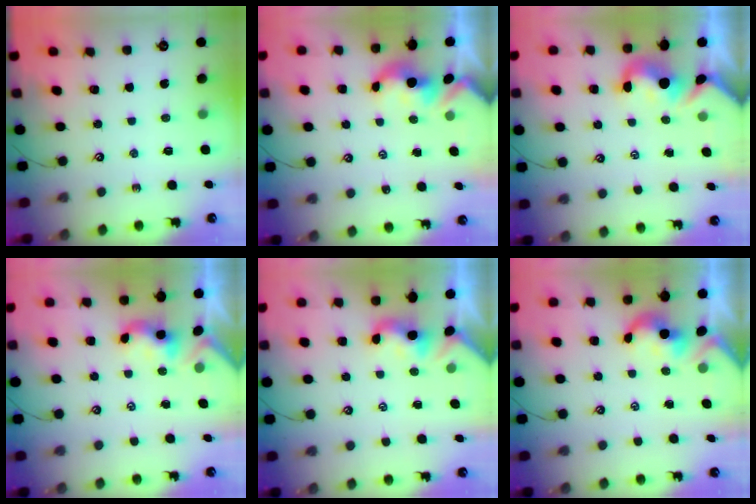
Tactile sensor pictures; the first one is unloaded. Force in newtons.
{"total": 1.5, "press": 1.5, "slide": 0.3}
{"total": 2.3, "press": 2.2, "slide": 0.8}
{"total": 0.6, "press": 0.3, "slide": 0.5}
{"total": 2.0, "press": 2.0, "slide": 0.5}
{"total": 1.1, "press": 1.0, "slide": 0.5}